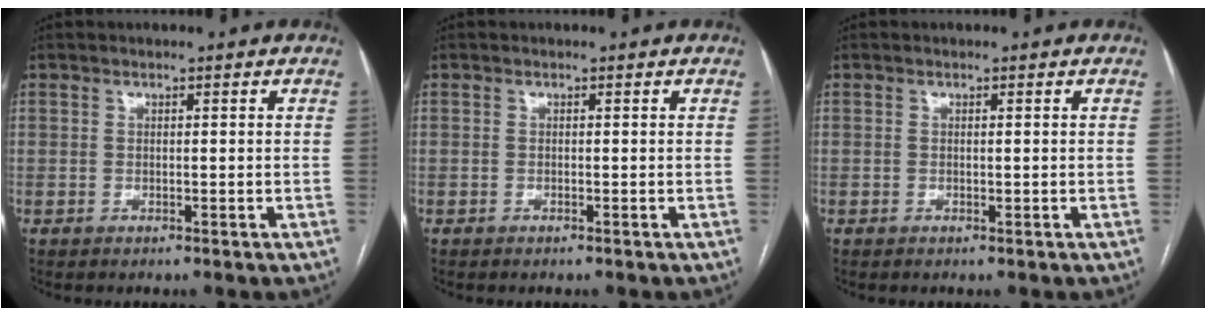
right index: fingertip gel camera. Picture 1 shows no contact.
{"total": 0.0}
{"total": 0.0}